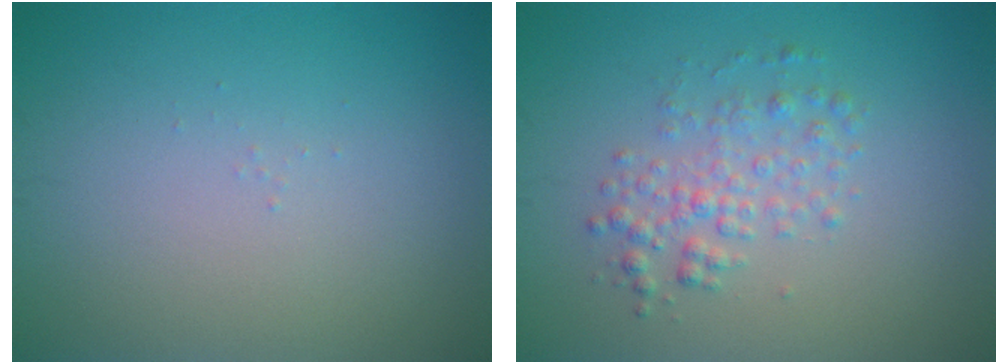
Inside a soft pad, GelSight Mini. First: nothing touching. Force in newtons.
{"total": 2.5, "press": 2.5, "slide": 0.0}